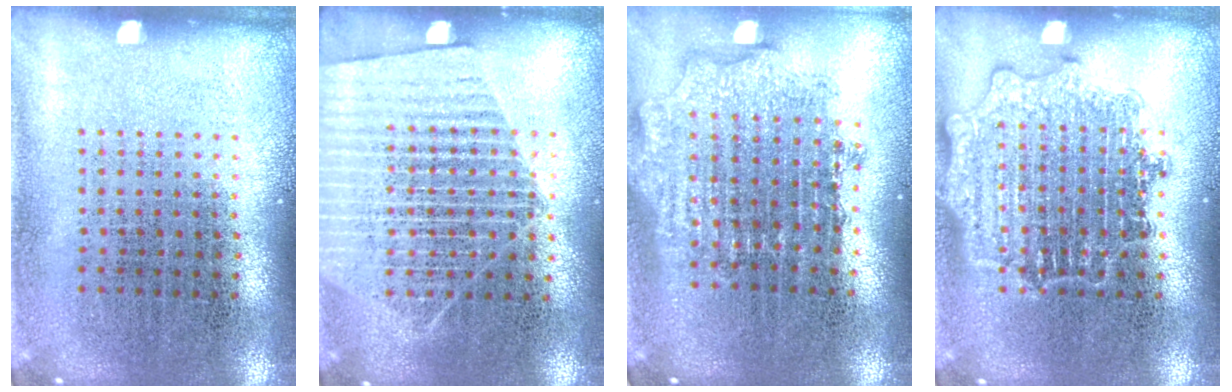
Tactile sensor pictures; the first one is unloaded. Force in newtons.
{"total": 1.7, "press": 1.5, "slide": 0.8}
{"total": 1.8, "press": 1.5, "slide": 1.1}
{"total": 3.0, "press": 3.0, "slide": 0.4}